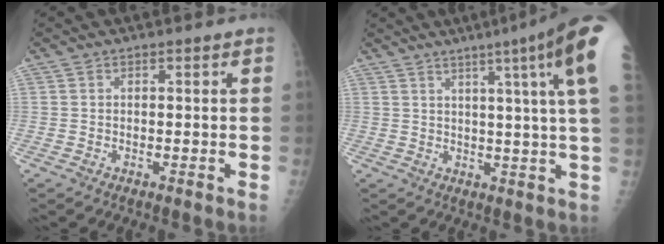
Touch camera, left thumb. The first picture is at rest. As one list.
[{"total": 16.5, "force": [8.4, -0.6, 14.2], "torque": [-0.182, -0.036, 0.086]}]